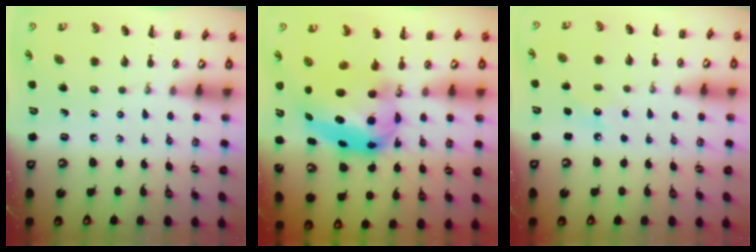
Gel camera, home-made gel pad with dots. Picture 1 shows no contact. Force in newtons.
{"total": 10.6, "press": 10.2, "slide": 2.8}
{"total": 6.1, "press": 5.9, "slide": 1.6}